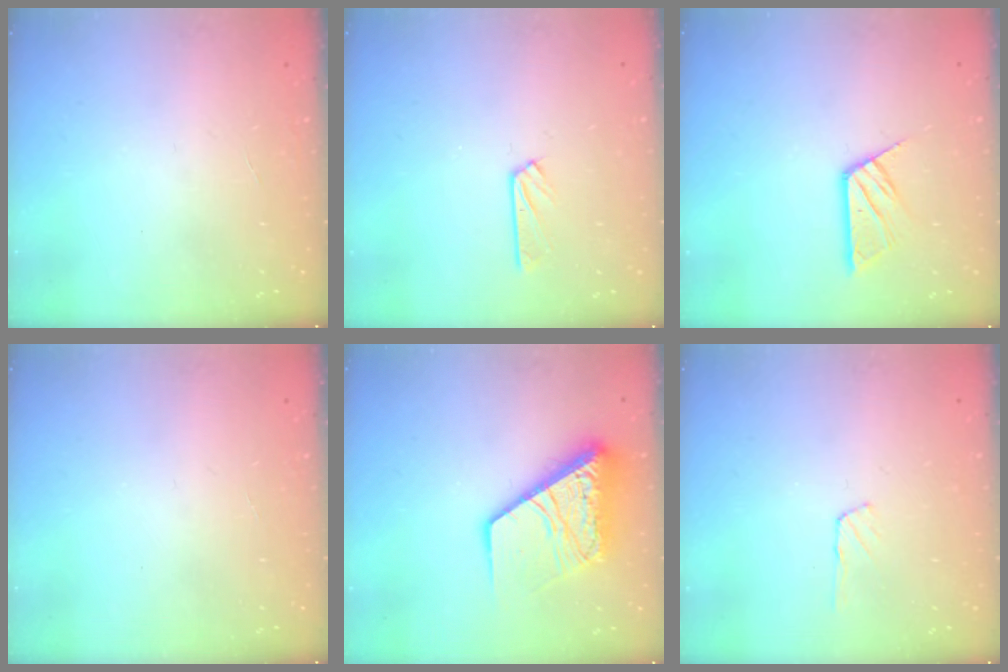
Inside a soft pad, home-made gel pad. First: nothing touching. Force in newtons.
{"total": 2.6, "press": 2.5, "slide": 0.3}
{"total": 10.0, "press": 10.0, "slide": 0.7}
{"total": 0.0}
{"total": 15.5, "press": 15.4, "slide": 1.9}
{"total": 4.0, "press": 3.9, "slide": 0.4}